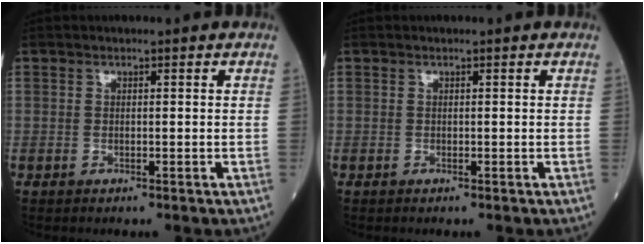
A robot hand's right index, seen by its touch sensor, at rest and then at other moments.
{"total": 0.0}